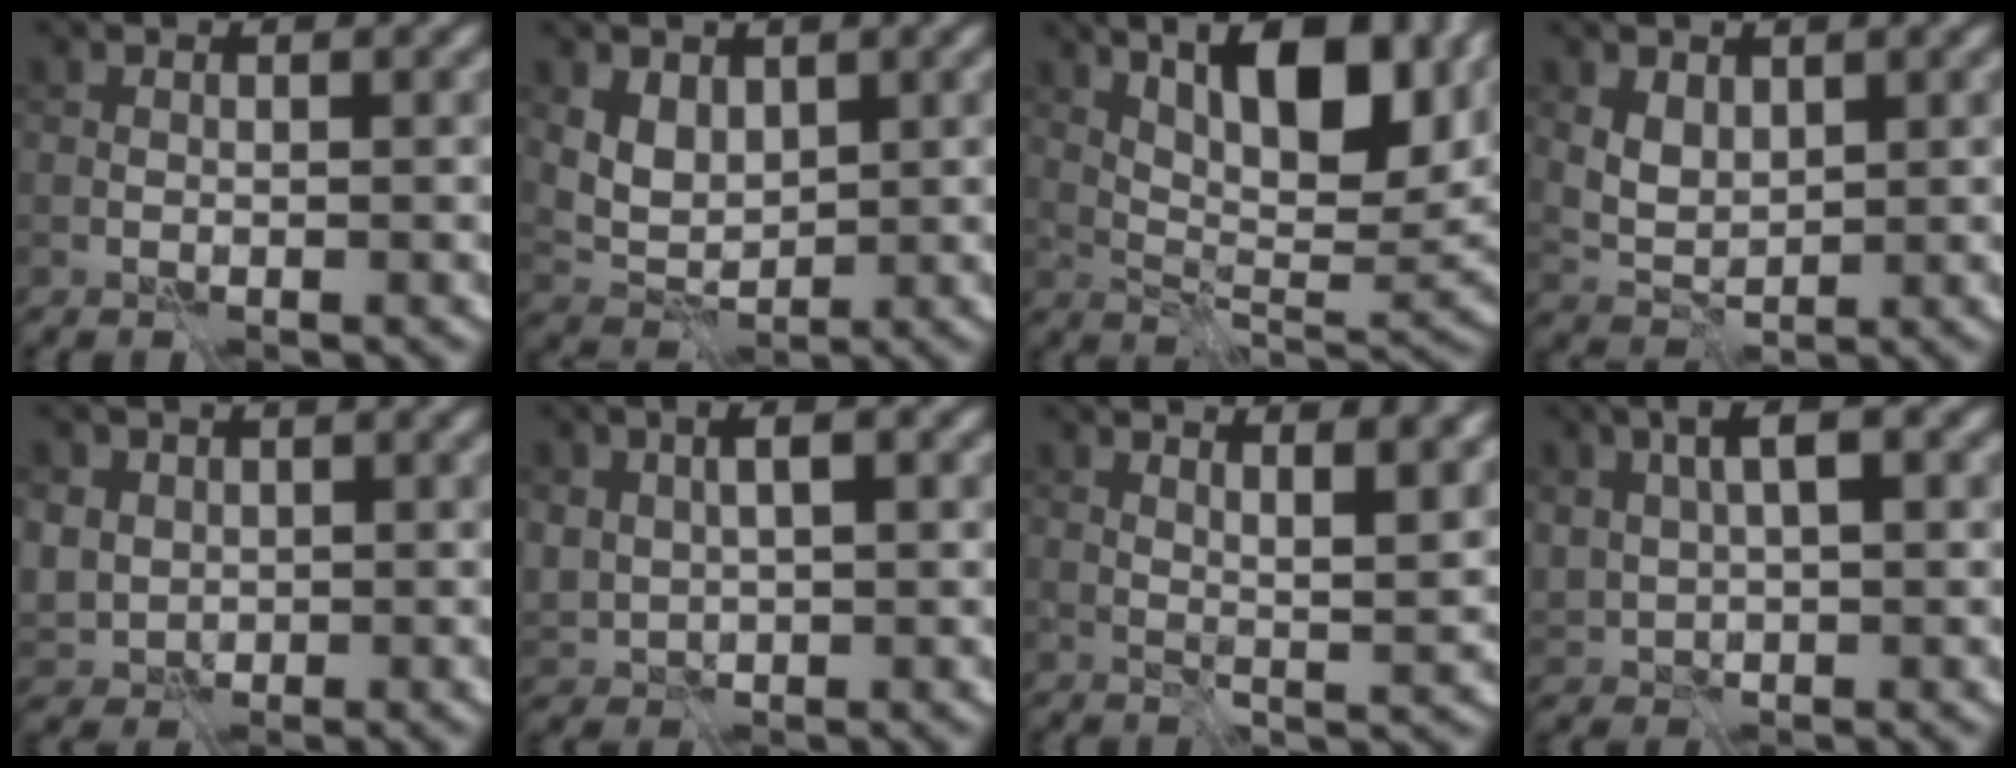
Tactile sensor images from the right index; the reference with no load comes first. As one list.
[{"total": 3.1, "force": [1.3, 2.3, 1.8], "torque": [-0.037, -0.008, 0.027]}, {"total": 10.9, "force": [5.2, 4.1, 8.7], "torque": [-0.136, 0.005, 0.090]}, {"total": 2.8, "force": [1.1, 1.9, 1.7], "torque": [-0.038, -0.006, 0.025]}, {"total": 5.4, "force": [1.5, 4.8, 2.1], "torque": [-0.061, 0.014, 0.025]}, {"total": 4.1, "force": [1.1, 2.7, 2.9], "torque": [-0.061, 0.001, 0.022]}, {"total": 5.0, "force": [2.9, 1.4, 3.7], "torque": [-0.042, 0.013, 0.030]}, {"total": 4.9, "force": [1.7, 2.6, 3.8], "torque": [-0.082, 0.007, 0.031]}]